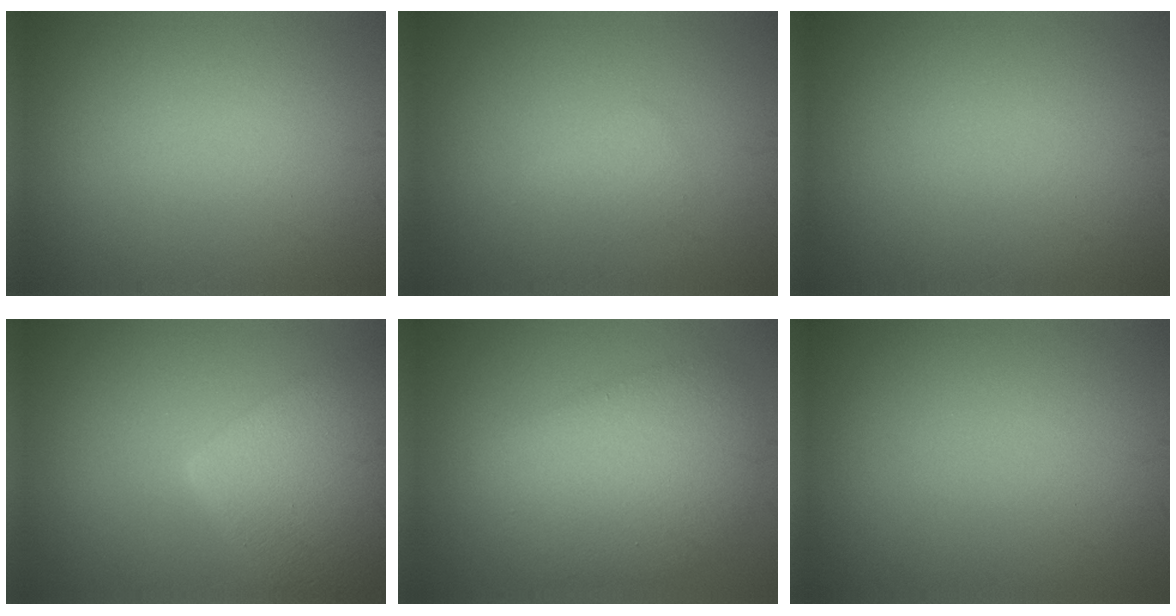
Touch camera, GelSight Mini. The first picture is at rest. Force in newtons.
{"total": 1.1, "press": 1.1, "slide": 0.1}
{"total": 0.0}
{"total": 9.2, "press": 9.2, "slide": 0.5}
{"total": 6.0, "press": 6.0, "slide": 0.2}
{"total": 0.0}